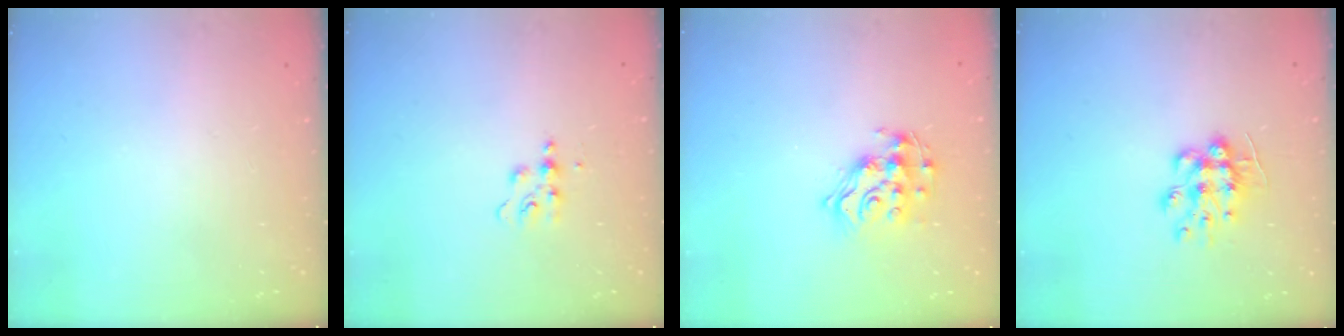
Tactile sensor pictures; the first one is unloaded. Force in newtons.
{"total": 6.1, "press": 6.1, "slide": 0.6}
{"total": 12.6, "press": 12.6, "slide": 0.8}
{"total": 9.3, "press": 9.3, "slide": 0.7}